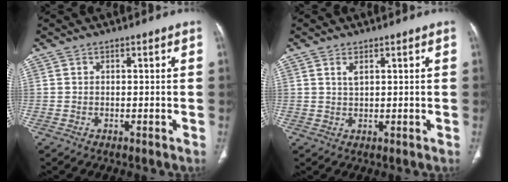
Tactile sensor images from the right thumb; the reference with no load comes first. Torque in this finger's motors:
{"motor_torque": [-0.54, 0.32, -0.34, 0.09, 0.06]}